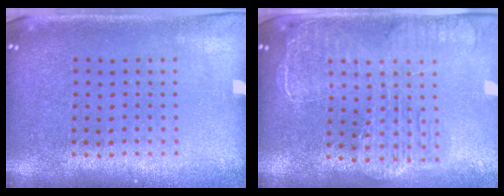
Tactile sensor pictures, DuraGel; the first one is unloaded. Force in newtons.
{"total": 2.4, "press": 2.1, "slide": 1.1}